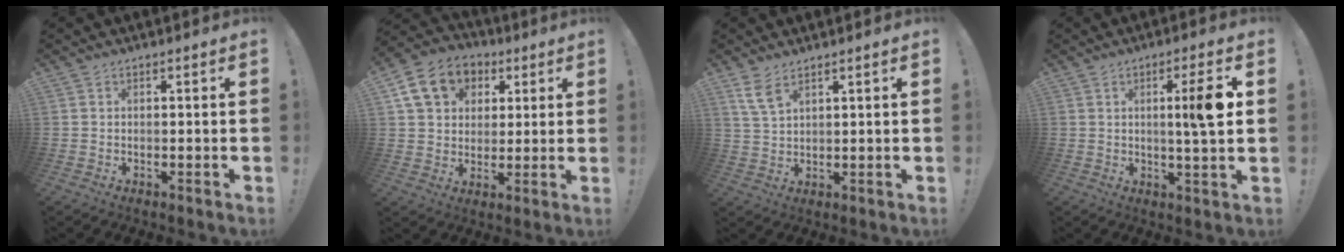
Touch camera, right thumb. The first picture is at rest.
{"total": 14.7, "force": [5.7, 11.6, 6.9], "torque": [-0.095, -0.014, 0.113]}
{"total": 5.6, "force": [3.7, 2.0, 3.6], "torque": [-0.059, -0.018, 0.069]}
{"total": 8.7, "force": [1.4, -0.2, 8.6], "torque": [-0.130, -0.009, 0.009]}